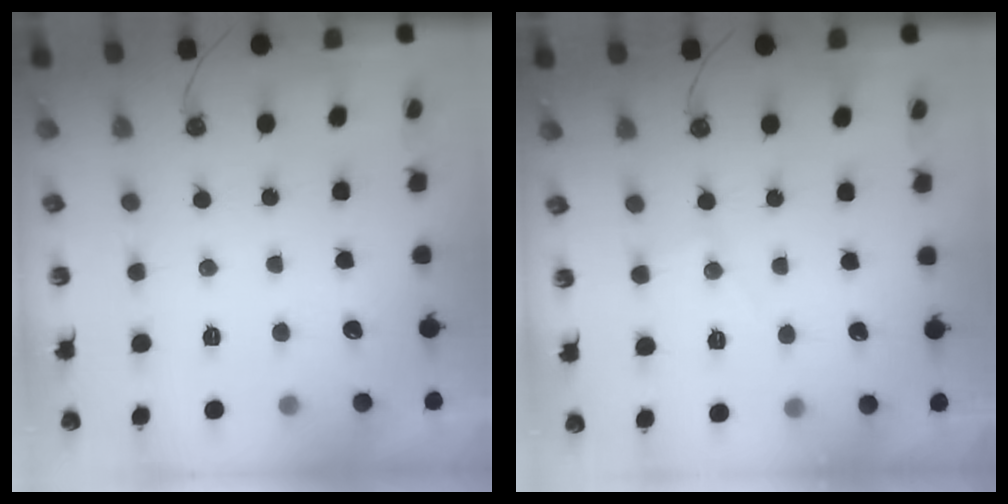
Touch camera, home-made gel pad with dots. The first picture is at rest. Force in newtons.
{"total": 6.0, "press": 6.0, "slide": 0.6}